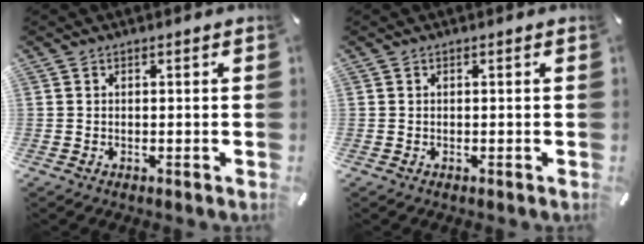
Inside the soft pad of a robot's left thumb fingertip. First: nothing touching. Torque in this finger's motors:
{"motor_torque": [0.00, 0.00, 0.00, 0.00, 0.00]}